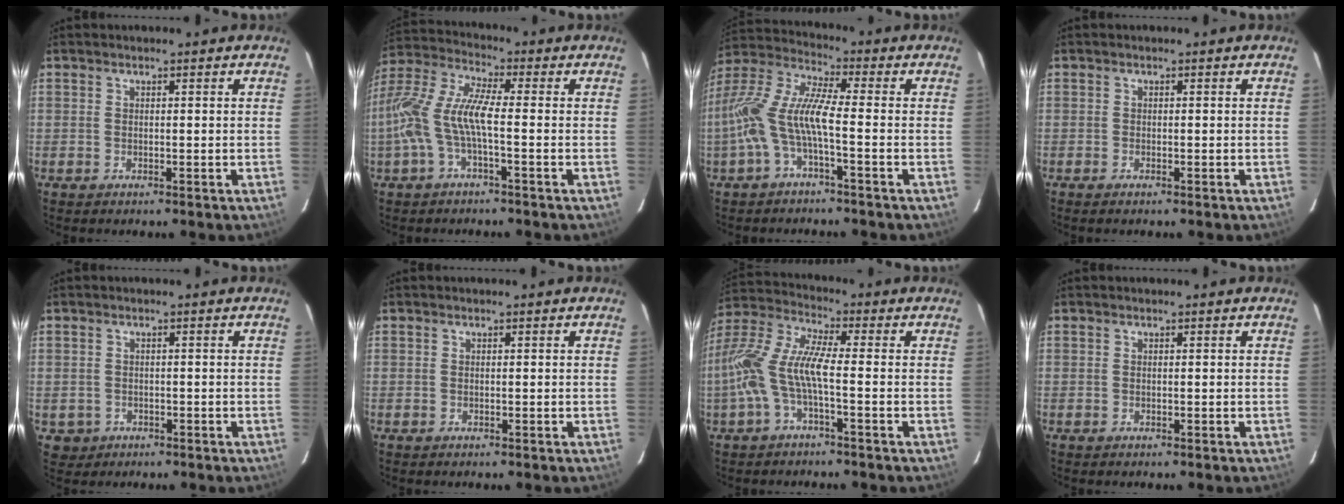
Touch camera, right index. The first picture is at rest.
{"total": 11.7, "force": [-2.9, 2.6, 11.0], "torque": [-0.235, 0.004, -0.059]}
{"total": 11.8, "force": [-3.1, 2.2, 11.2], "torque": [-0.235, 0.006, -0.063]}
{"total": 0.8, "force": [-0.7, 0.1, 0.4], "torque": [-0.009, -0.001, -0.013]}
{"total": 2.9, "force": [-0.8, 2.8, 0.6], "torque": [-0.018, 0.001, -0.003]}
{"total": 0.0}
{"total": 11.9, "force": [-3.0, 2.5, 11.2], "torque": [-0.236, 0.004, -0.063]}
{"total": 0.0}